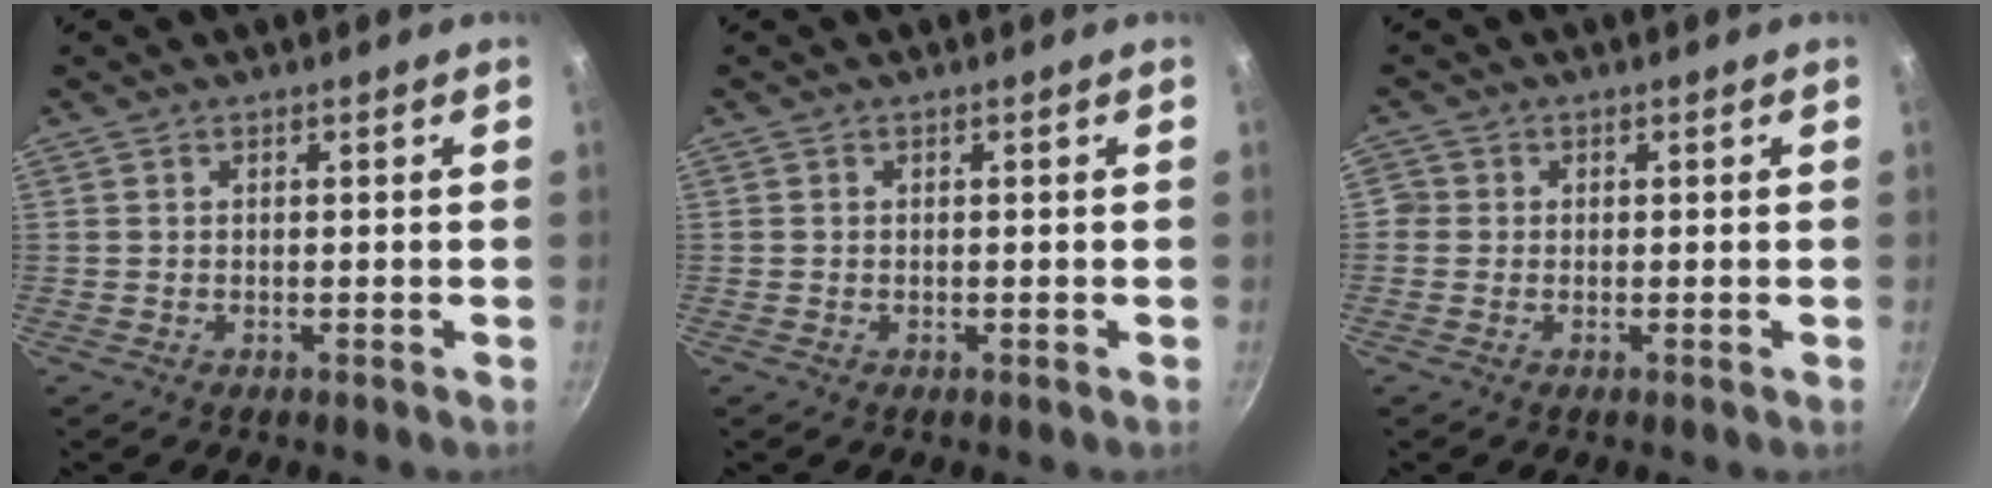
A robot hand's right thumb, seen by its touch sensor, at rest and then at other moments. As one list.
[{"total": 0.0}, {"total": 1.6, "force": [-0.3, 1.6, 0.3], "torque": [0.006, 0.007, -0.010]}]